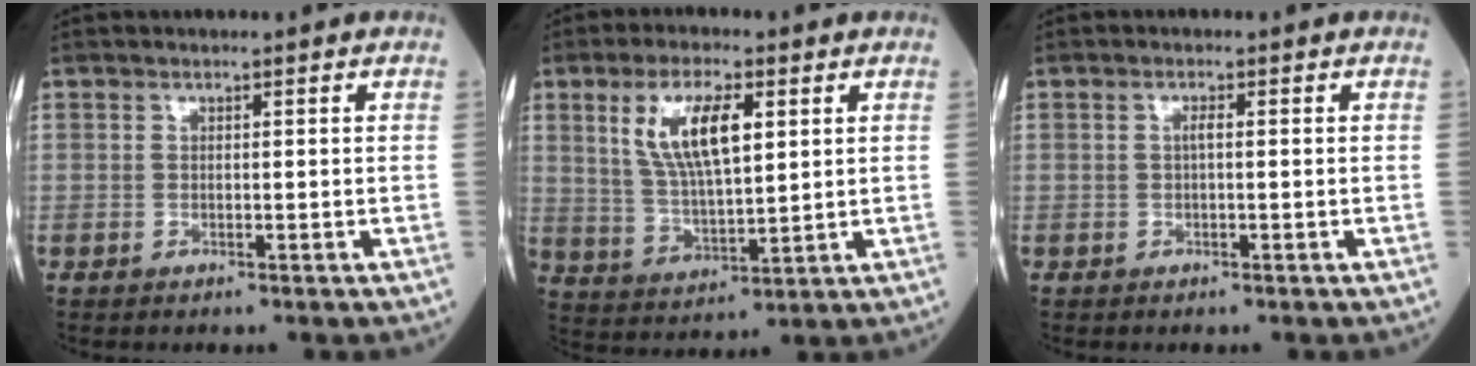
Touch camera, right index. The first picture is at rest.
{"total": 10.2, "force": [3.6, 2.9, 9.1], "torque": [-0.185, 0.006, 0.075]}
{"total": 1.0, "force": [0.0, 0.1, 1.0], "torque": [-0.018, 0.001, -0.001]}